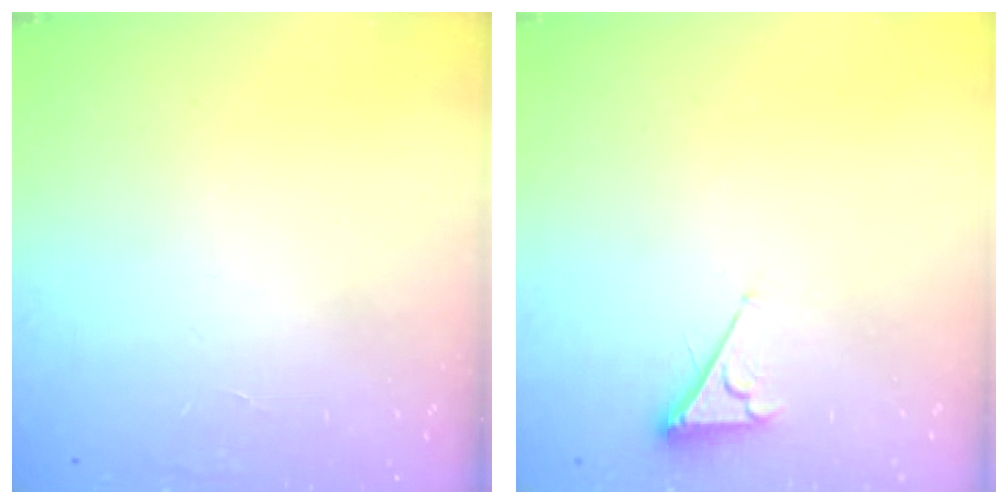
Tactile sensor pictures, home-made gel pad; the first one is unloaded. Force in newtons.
{"total": 3.0, "press": 2.9, "slide": 0.4}